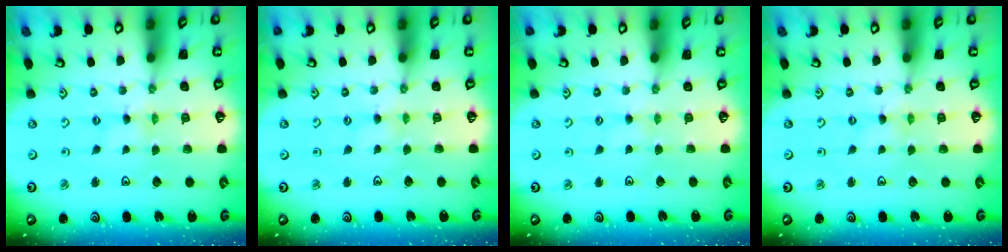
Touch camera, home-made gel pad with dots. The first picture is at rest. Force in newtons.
{"total": 1.8, "press": 1.8, "slide": 0.2}
{"total": 1.7, "press": 1.7, "slide": 0.4}
{"total": 0.0}